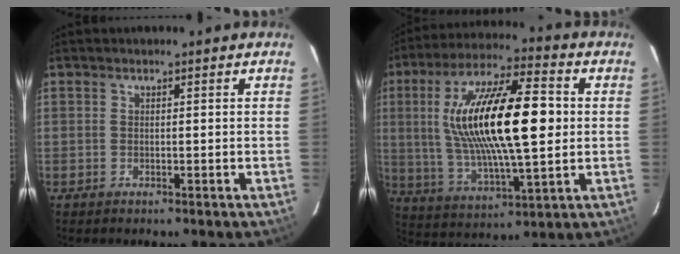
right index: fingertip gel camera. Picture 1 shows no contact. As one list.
[{"total": 22.2, "force": [2.8, 6.4, 21.1], "torque": [-0.391, 0.013, 0.055]}]